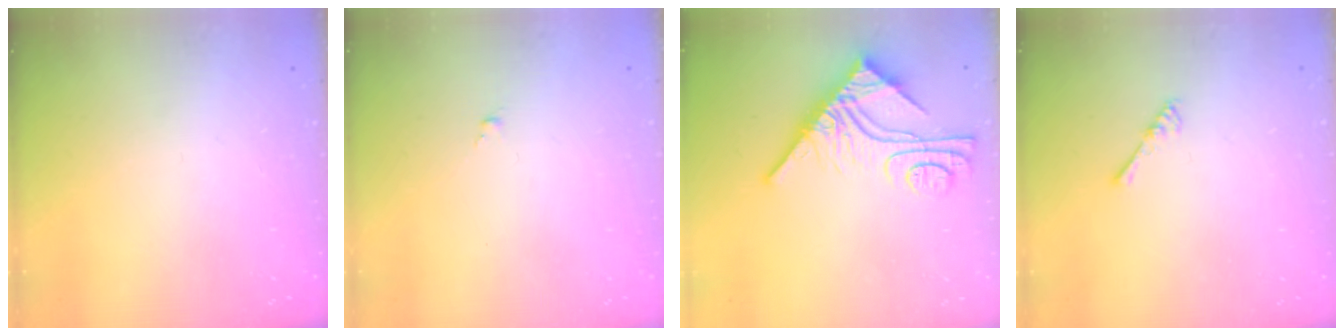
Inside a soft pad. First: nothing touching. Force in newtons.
{"total": 0.5, "press": 0.4, "slide": 0.4}
{"total": 11.6, "press": 11.5, "slide": 1.0}
{"total": 1.8, "press": 1.7, "slide": 0.4}